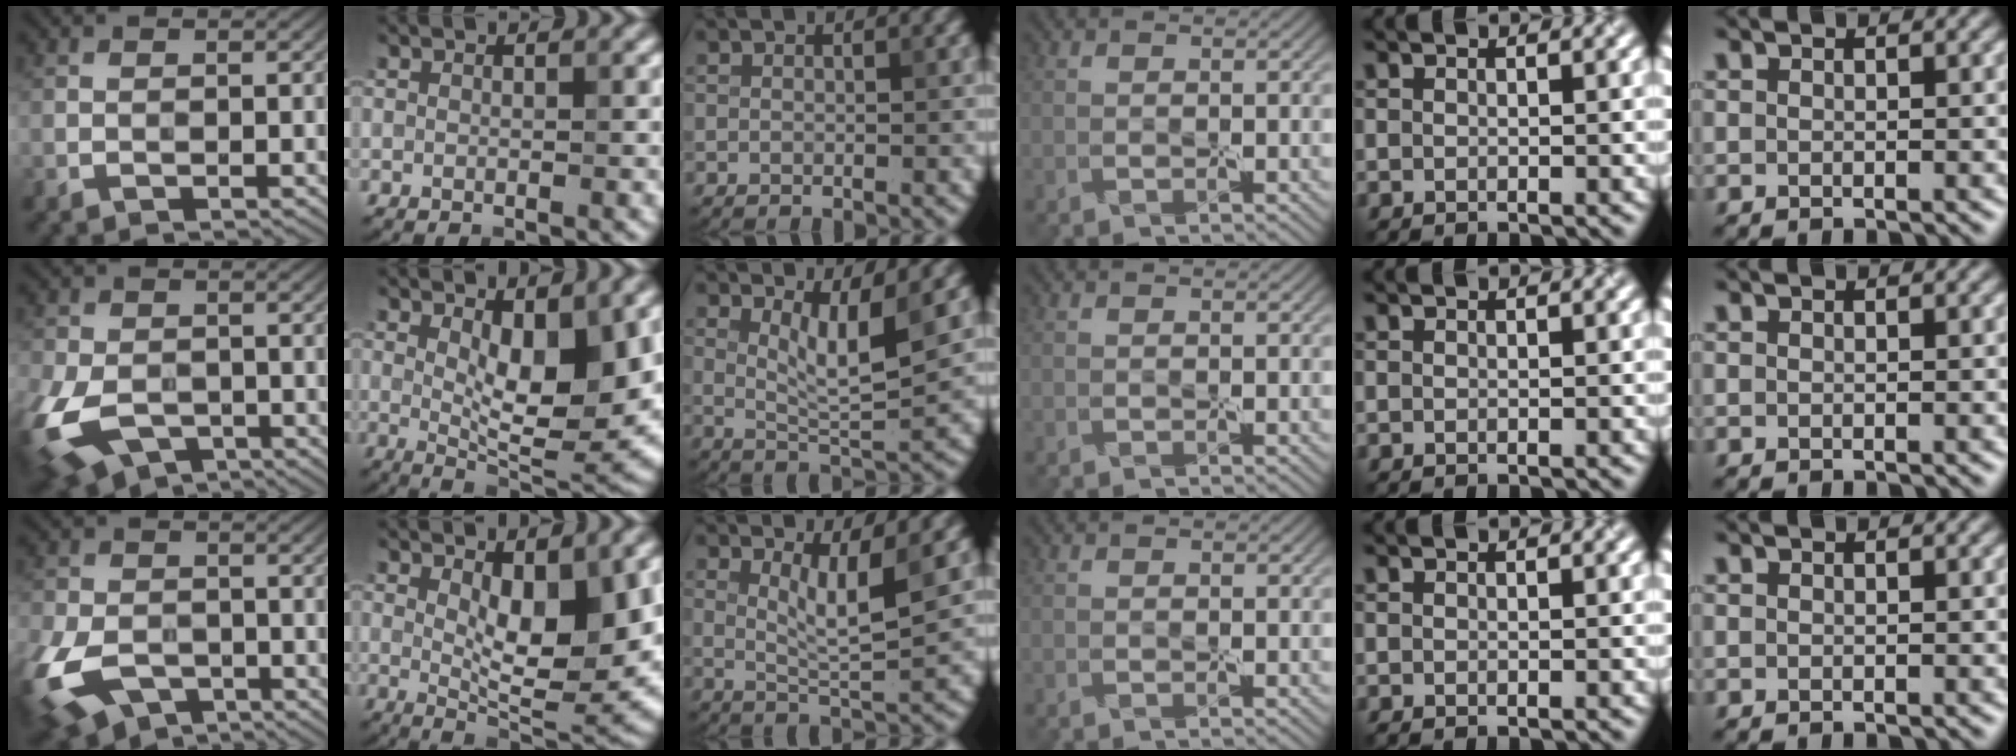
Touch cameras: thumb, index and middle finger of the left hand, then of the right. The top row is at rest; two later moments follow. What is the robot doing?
{"motion": "peel", "object": "sticky note"}